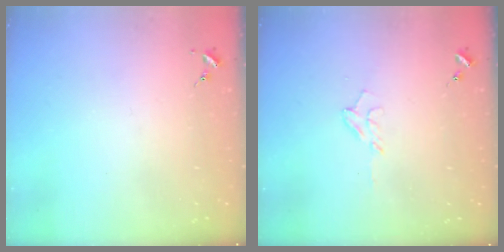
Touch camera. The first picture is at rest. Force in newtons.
{"total": 5.6, "press": 5.6, "slide": 0.9}